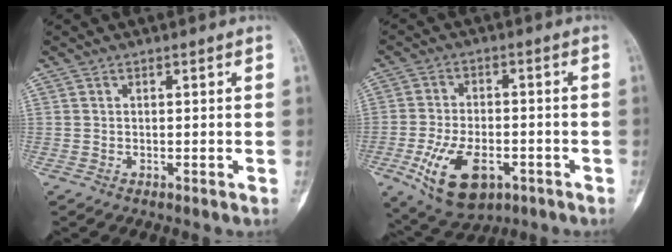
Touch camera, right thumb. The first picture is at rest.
{"total": 12.6, "force": [-4.9, 7.0, 9.3], "torque": [-0.162, 0.011, -0.070]}